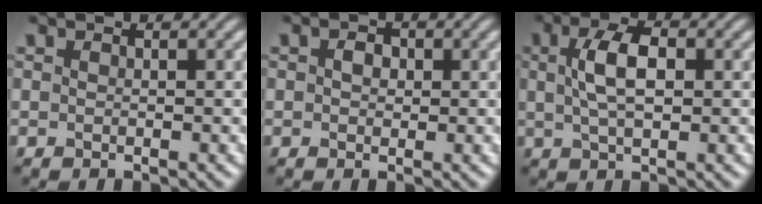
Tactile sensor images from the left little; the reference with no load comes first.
{"total": 1.6, "force": [0.3, 1.2, 0.9], "torque": [-0.013, 0.003, -0.001]}
{"total": 4.4, "force": [0.8, 2.1, 3.7], "torque": [-0.077, 0.006, 0.012]}